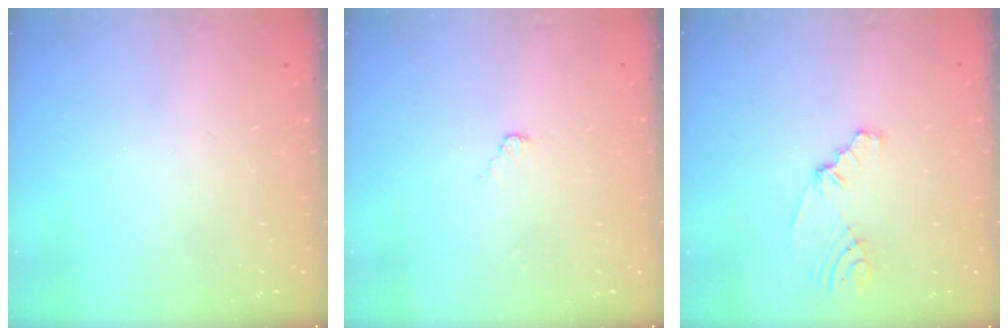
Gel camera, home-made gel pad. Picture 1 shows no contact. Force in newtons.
{"total": 2.5, "press": 2.5, "slide": 0.3}
{"total": 4.3, "press": 2.5, "slide": 3.6}